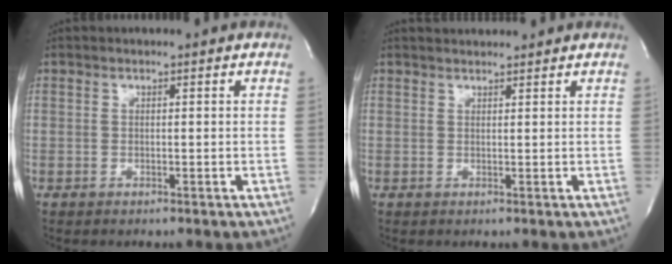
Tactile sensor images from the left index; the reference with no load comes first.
{"total": 3.1, "force": [3.1, 0.3, 0.5], "torque": [-0.011, 0.024, 0.047]}